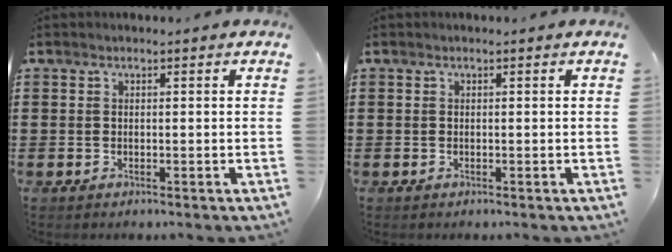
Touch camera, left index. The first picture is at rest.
{"total": 0.0}